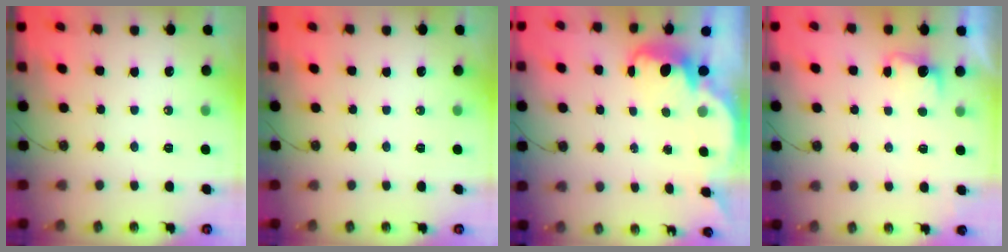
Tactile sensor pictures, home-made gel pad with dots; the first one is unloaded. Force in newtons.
{"total": 0.0}
{"total": 2.5, "press": 2.5, "slide": 0.6}
{"total": 2.8, "press": 2.6, "slide": 0.9}